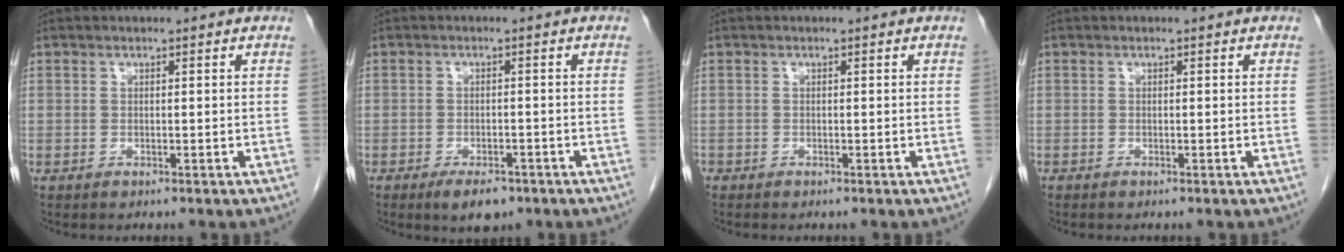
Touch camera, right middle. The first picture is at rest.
{"total": 4.4, "force": [-2.9, 1.9, 2.7], "torque": [-0.046, -0.003, -0.038]}
{"total": 0.0}
{"total": 0.0}